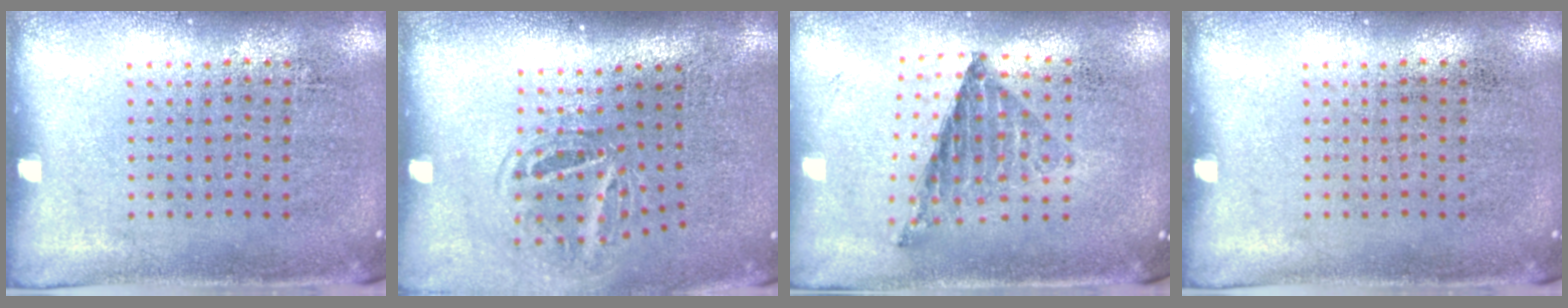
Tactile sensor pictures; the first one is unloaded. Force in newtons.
{"total": 1.8, "press": 1.2, "slide": 1.4}
{"total": 0.8, "press": 0.8, "slide": 0.0}
{"total": 0.0}